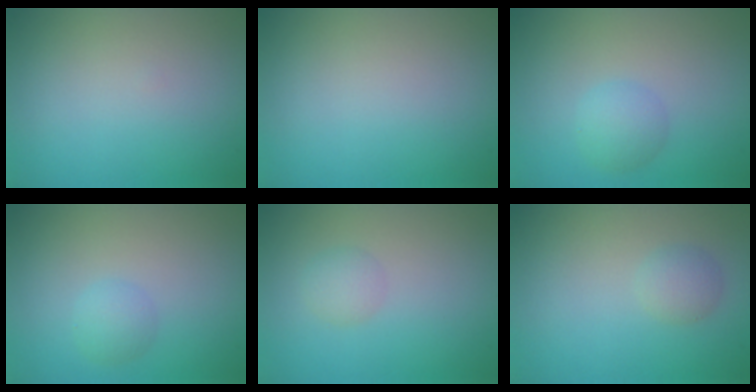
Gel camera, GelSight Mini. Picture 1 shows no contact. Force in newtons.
{"total": 0.0}
{"total": 2.1, "press": 2.1, "slide": 0.1}
{"total": 1.6, "press": 1.6, "slide": 0.0}
{"total": 1.4, "press": 1.4, "slide": 0.0}
{"total": 1.5, "press": 1.5, "slide": 0.0}